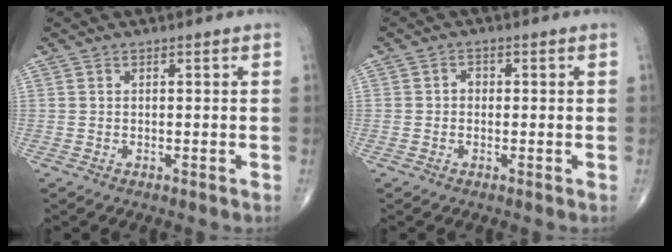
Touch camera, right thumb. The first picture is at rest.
{"total": 1.5, "force": [-0.1, 1.3, 0.8], "torque": [-0.005, 0.006, -0.005]}